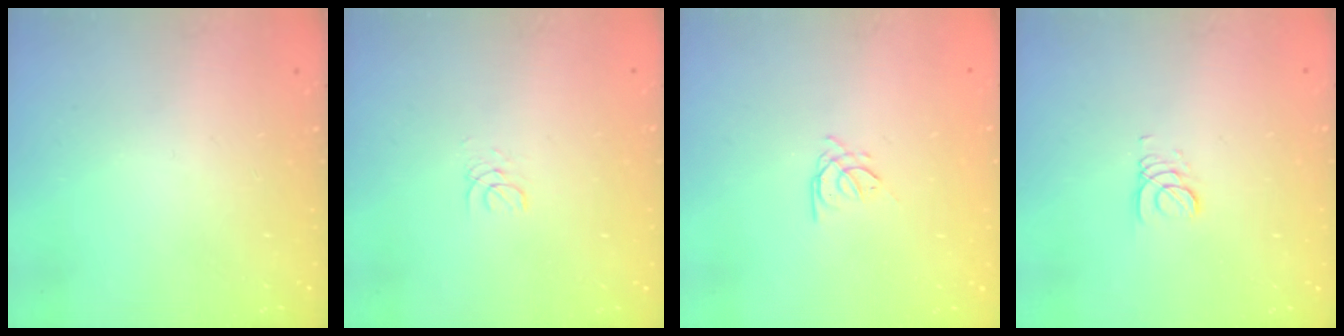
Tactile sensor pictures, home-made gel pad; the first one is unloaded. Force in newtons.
{"total": 1.0, "press": 1.0, "slide": 0.1}
{"total": 1.9, "press": 1.9, "slide": 0.4}
{"total": 2.2, "press": 2.2, "slide": 0.3}